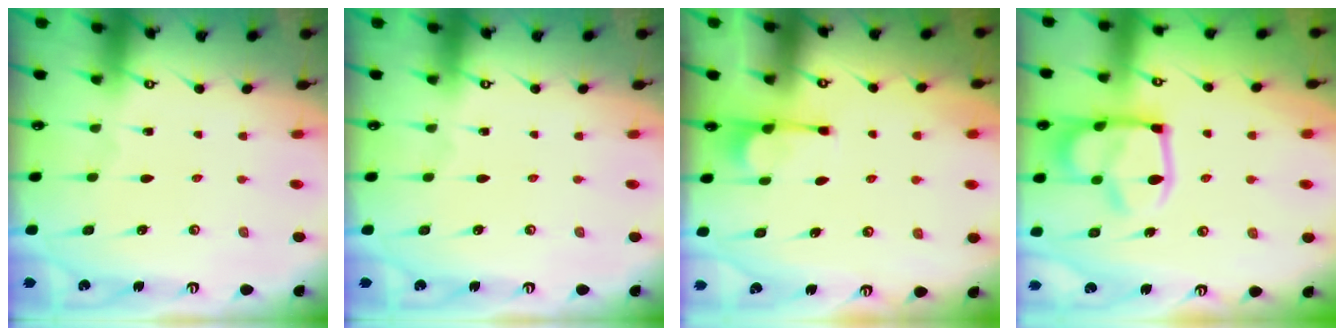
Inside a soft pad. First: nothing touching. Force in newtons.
{"total": 0.0}
{"total": 1.3, "press": 1.1, "slide": 0.6}
{"total": 10.6, "press": 10.5, "slide": 1.6}